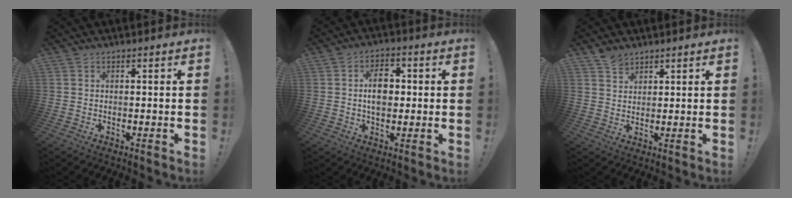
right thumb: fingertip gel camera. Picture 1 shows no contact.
{"total": 8.4, "force": [0.6, 5.8, 6.0], "torque": [-0.092, 0.009, 0.008]}
{"total": 3.8, "force": [3.3, 1.8, 0.7], "torque": [-0.006, -0.020, 0.061]}